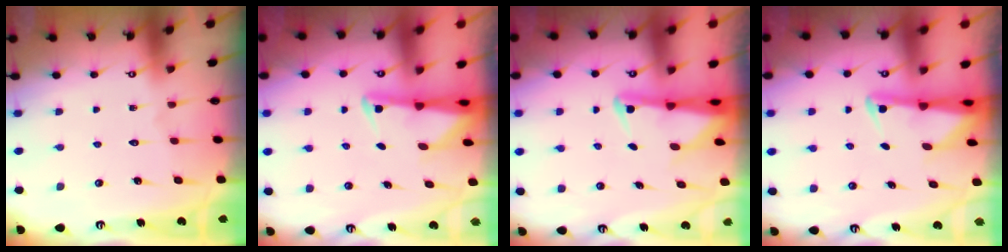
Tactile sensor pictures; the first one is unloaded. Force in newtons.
{"total": 2.4, "press": 2.3, "slide": 0.5}
{"total": 2.8, "press": 2.8, "slide": 0.4}
{"total": 2.3, "press": 2.2, "slide": 0.6}